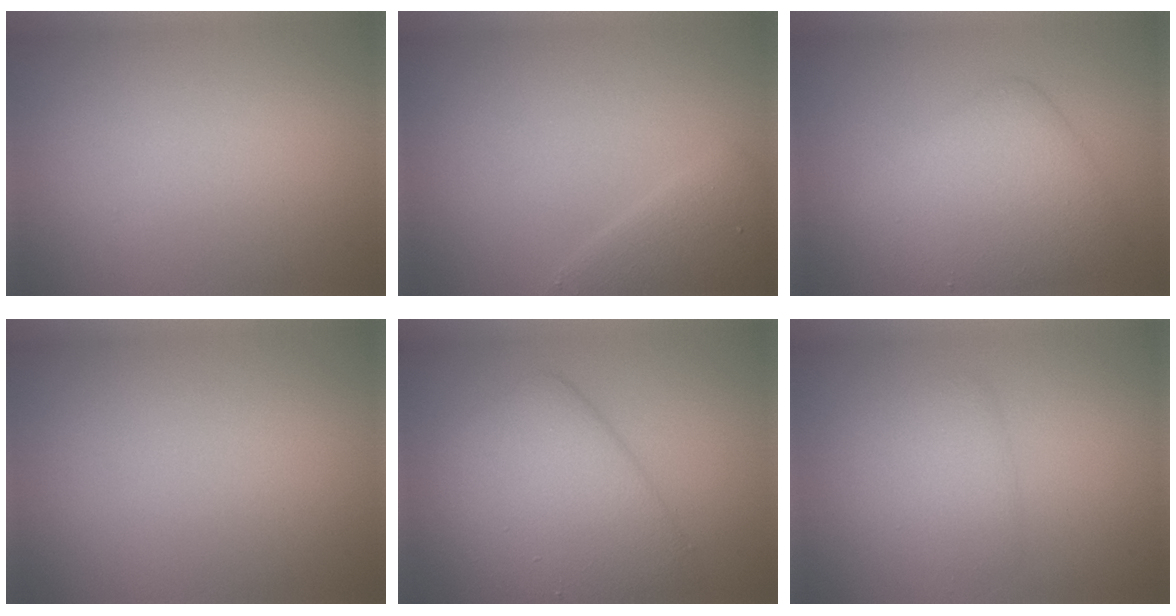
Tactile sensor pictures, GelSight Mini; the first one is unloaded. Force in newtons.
{"total": 2.9, "press": 2.9, "slide": 0.2}
{"total": 5.7, "press": 5.7, "slide": 0.2}
{"total": 0.0}
{"total": 6.6, "press": 6.6, "slide": 0.1}
{"total": 2.4, "press": 2.4, "slide": 0.1}